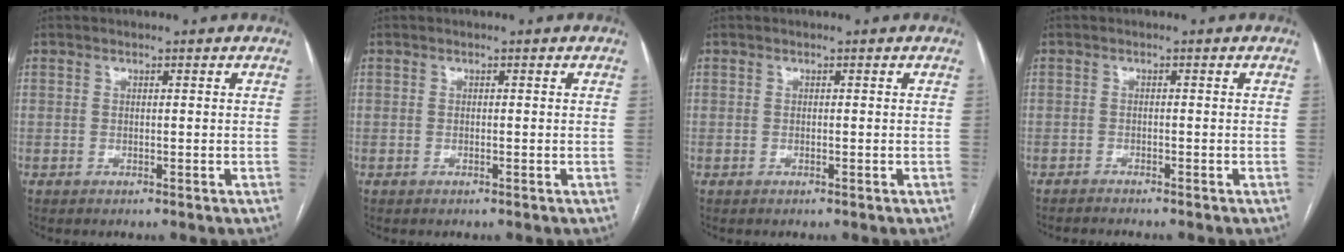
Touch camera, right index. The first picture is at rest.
{"total": 0.0}
{"total": 0.0}
{"total": 2.9, "force": [-2.7, 0.5, 0.9], "torque": [-0.014, -0.006, -0.036]}